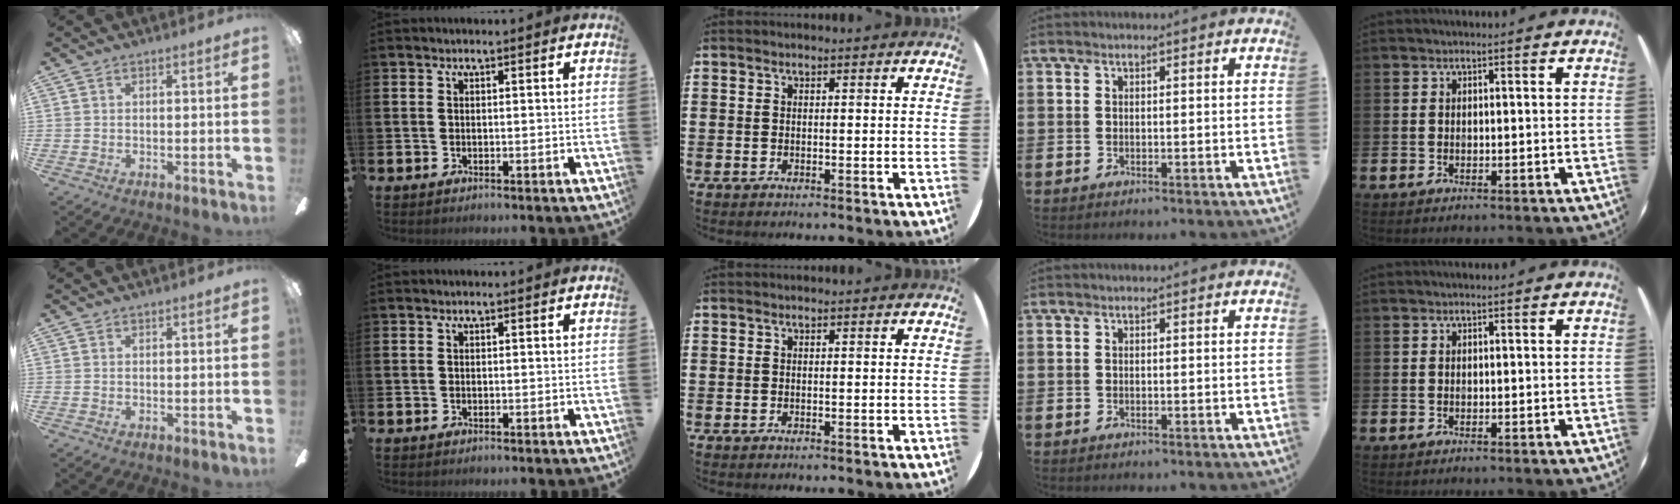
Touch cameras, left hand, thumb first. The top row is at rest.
{}